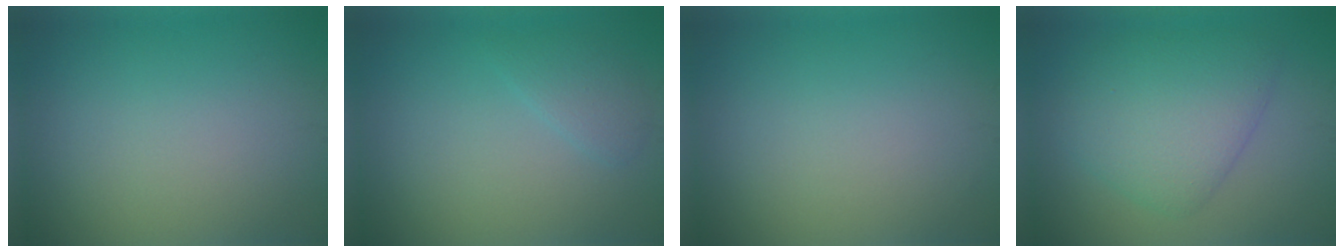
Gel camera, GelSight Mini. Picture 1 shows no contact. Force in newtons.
{"total": 1.6, "press": 1.6, "slide": 0.0}
{"total": 0.0}
{"total": 5.7, "press": 5.7, "slide": 0.2}